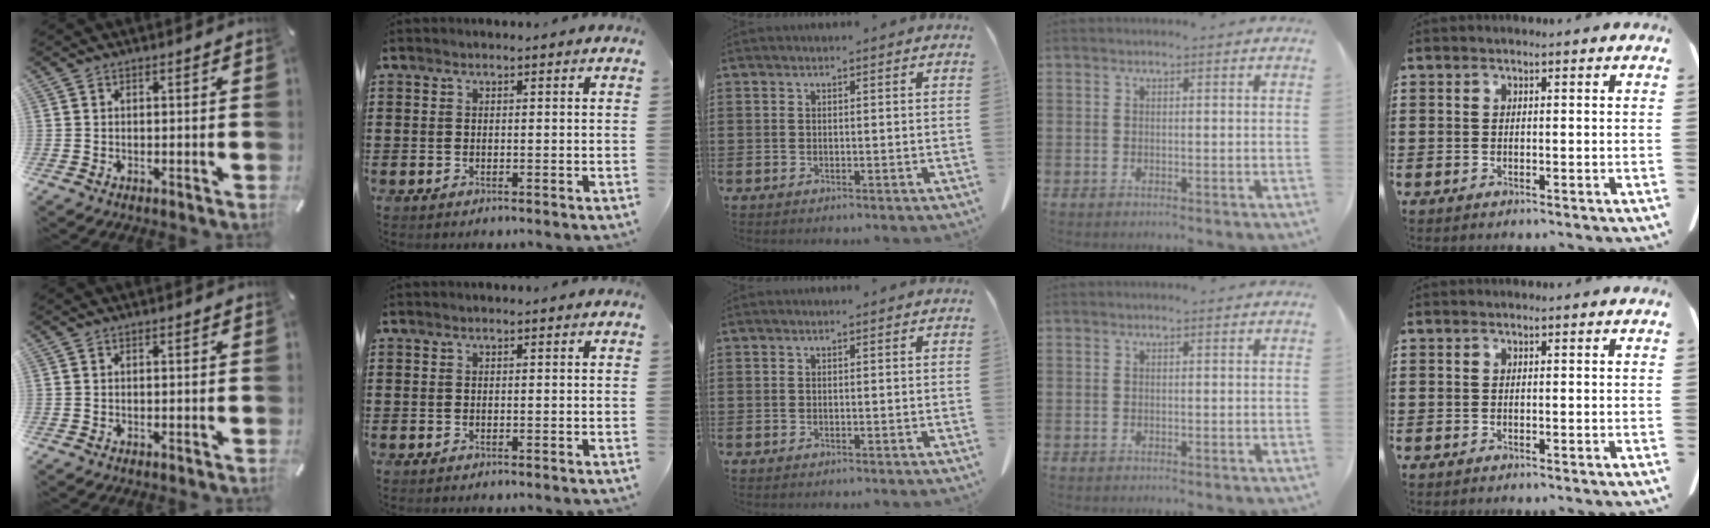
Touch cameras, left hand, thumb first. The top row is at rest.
{}